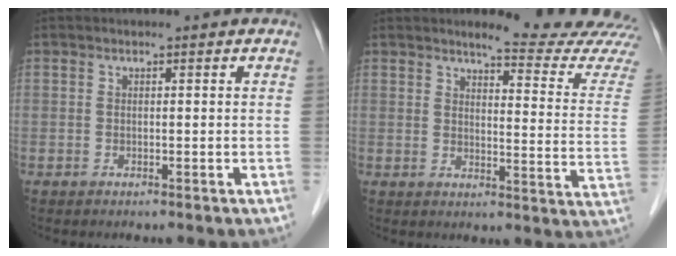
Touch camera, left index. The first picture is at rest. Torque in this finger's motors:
{"motor_torque": [-0.04, -0.08, 0.10, 0.03]}